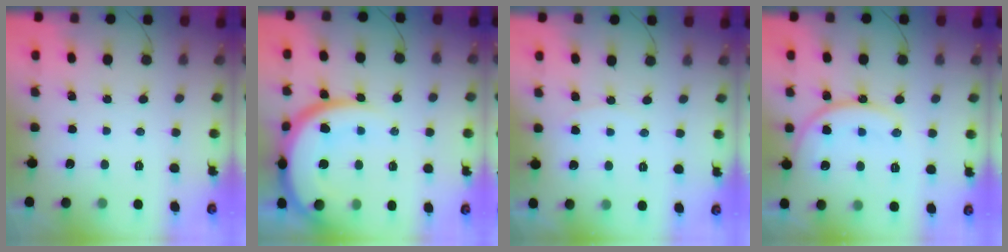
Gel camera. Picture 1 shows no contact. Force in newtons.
{"total": 16.8, "press": 16.7, "slide": 1.6}
{"total": 3.7, "press": 3.6, "slide": 0.7}
{"total": 14.1, "press": 14.1, "slide": 1.3}